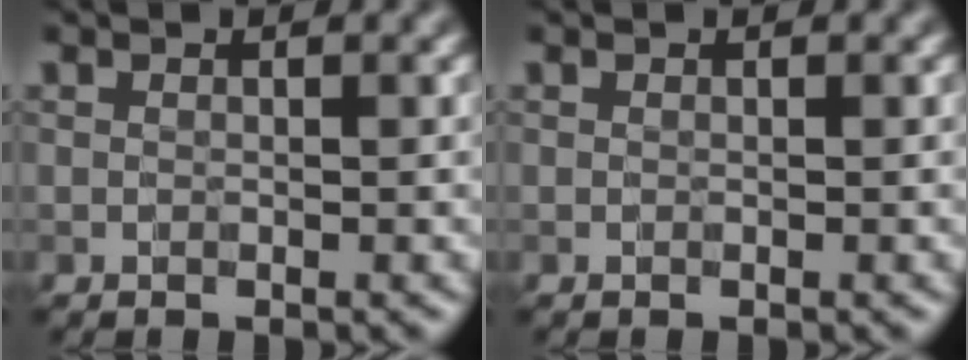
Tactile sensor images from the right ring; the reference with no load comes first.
{"total": 0.0}